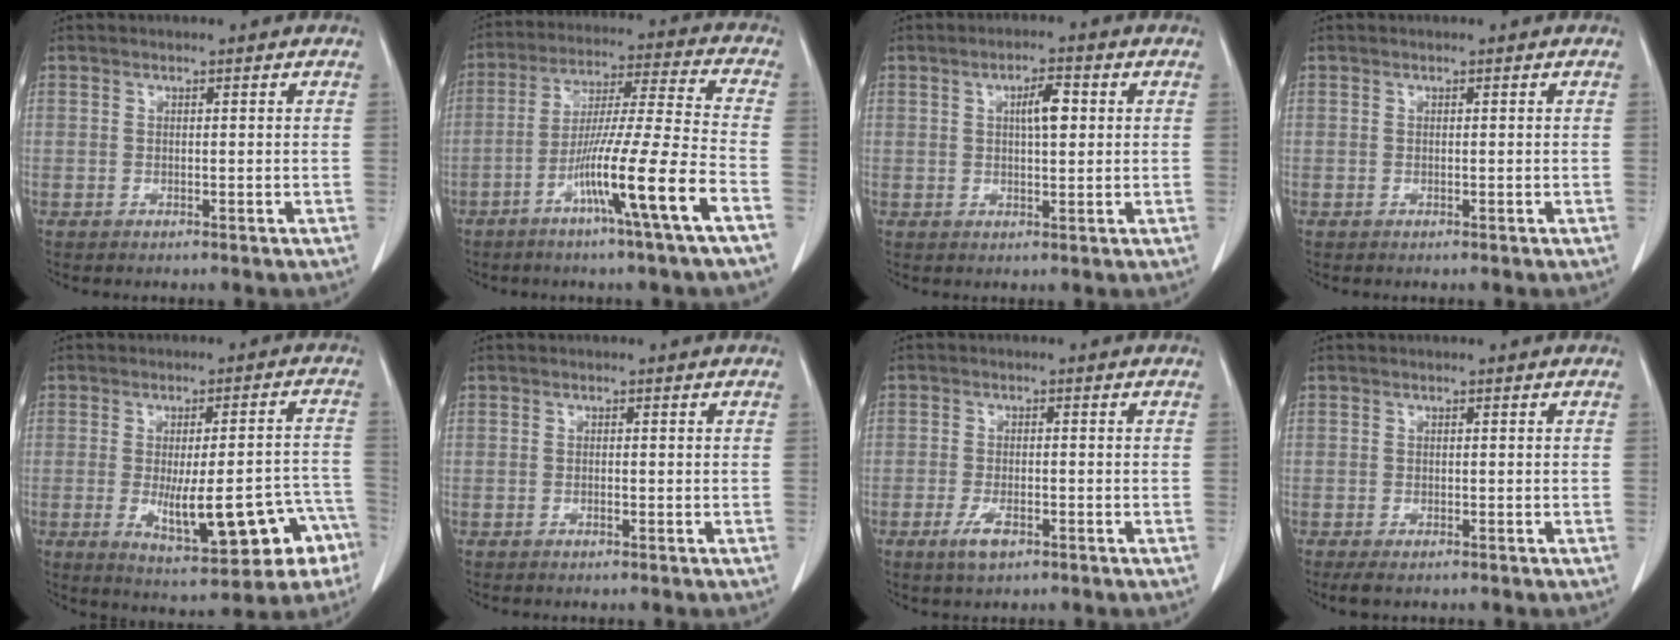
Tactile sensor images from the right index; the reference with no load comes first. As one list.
[{"total": 14.2, "force": [-6.8, -1.8, 12.4], "torque": [-0.222, -0.010, -0.121]}, {"total": 4.1, "force": [1.0, 1.1, 3.8], "torque": [-0.065, 0.006, 0.015]}, {"total": 0.0}, {"total": 15.7, "force": [-6.1, 4.1, 13.8], "torque": [-0.145, 0.023, -0.063]}, {"total": 0.7, "force": [-0.3, 0.1, 0.6], "torque": [-0.014, 0.000, -0.004]}, {"total": 3.5, "force": [-2.0, 1.1, 2.7], "torque": [-0.058, -0.003, -0.034]}, {"total": 2.0, "force": [-1.4, 0.7, 1.3], "torque": [-0.026, -0.006, -0.020]}]